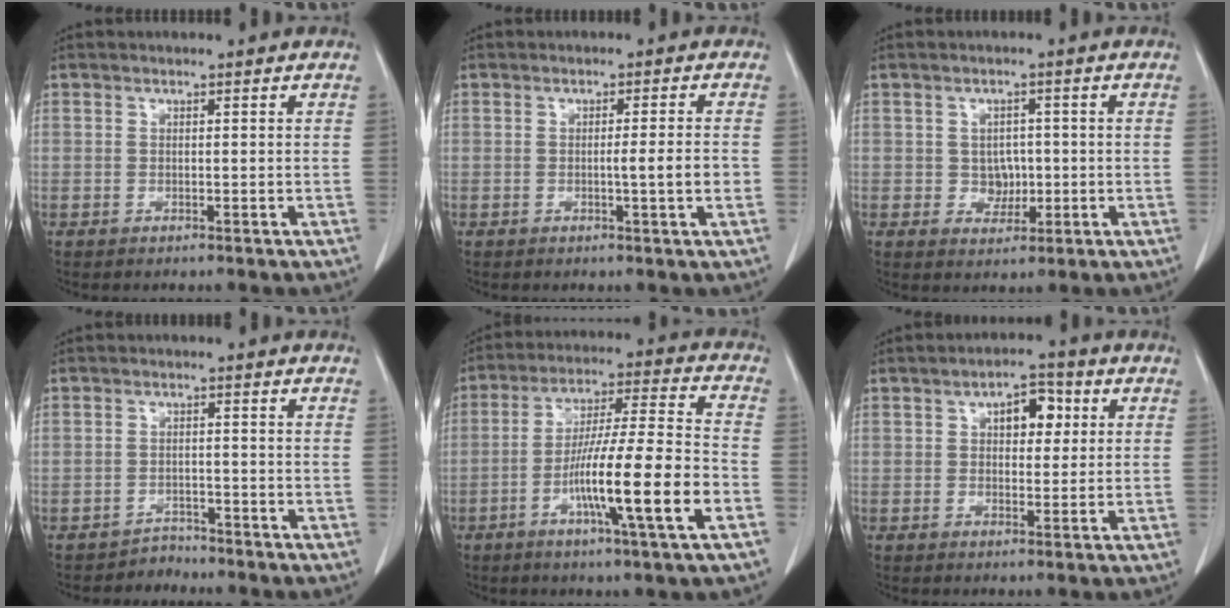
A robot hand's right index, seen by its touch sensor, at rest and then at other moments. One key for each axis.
{"total": 3.5, "fx": -0.7, "fy": -0.5, "fz": 3.4, "tx": -0.052, "ty": -0.003, "tz": -0.011}
{"total": 3.4, "fx": -0.2, "fy": 2.9, "fz": 1.8, "tx": -0.019, "ty": 0.005, "tz": 0.002}
{"total": 2.2, "fx": -1.9, "fy": 0.8, "fz": -0.9, "tx": 0.019, "ty": -0.001, "tz": -0.032}
{"total": 16.1, "fx": -5.6, "fy": -0.1, "fz": 15.1, "tx": -0.265, "ty": -0.006, "tz": -0.096}
{"total": 5.6, "fx": 1.7, "fy": 2.9, "fz": 4.5, "tx": -0.064, "ty": 0.017, "tz": 0.025}